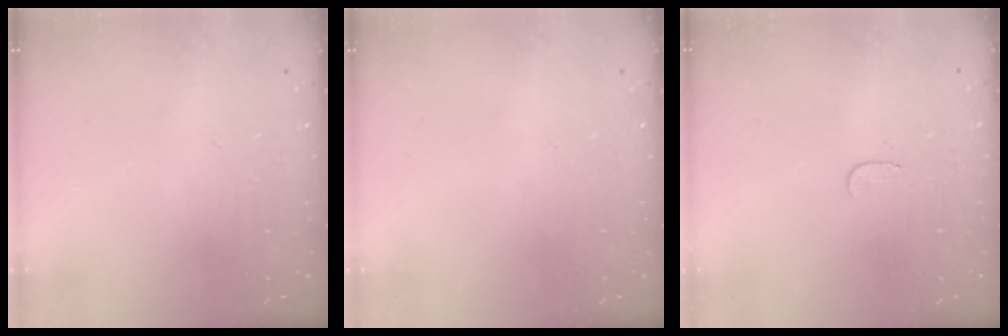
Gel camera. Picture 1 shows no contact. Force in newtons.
{"total": 0.0}
{"total": 3.0, "press": 3.0, "slide": 0.3}